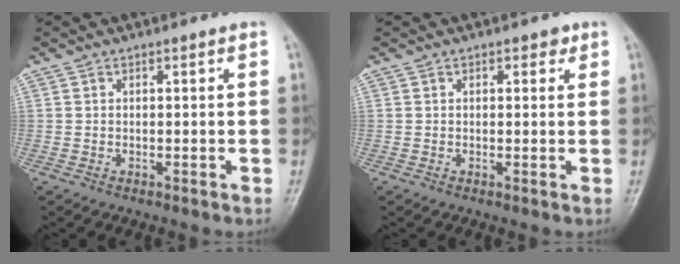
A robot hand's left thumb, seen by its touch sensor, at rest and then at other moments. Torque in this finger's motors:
{"motor_torque": [-0.23, 0.01, -0.15, -0.05, 0.01]}